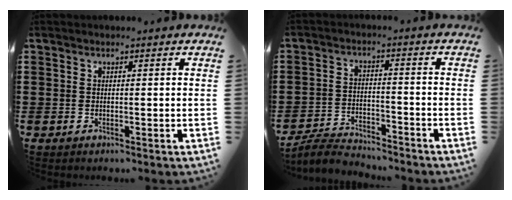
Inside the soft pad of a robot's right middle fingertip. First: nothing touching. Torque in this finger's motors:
{"motor_torque": [0.50, -0.28, 0.00, 0.00]}